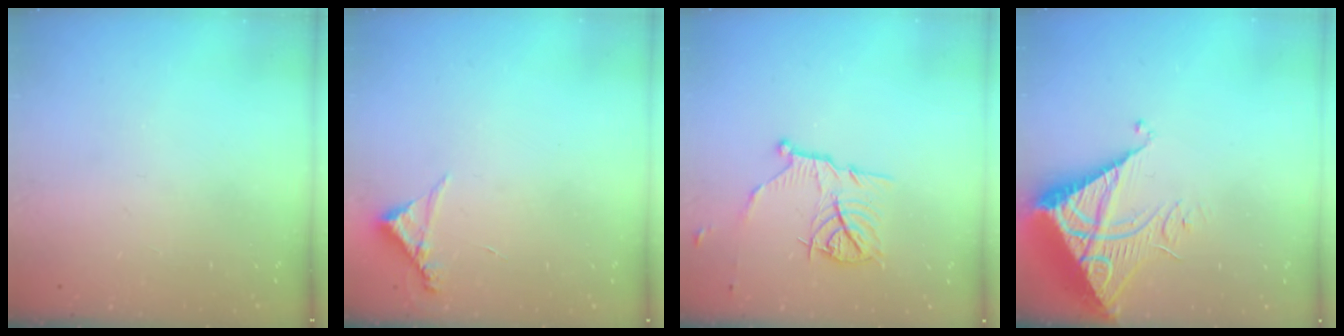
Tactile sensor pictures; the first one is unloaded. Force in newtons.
{"total": 4.5, "press": 4.5, "slide": 0.3}
{"total": 11.2, "press": 11.2, "slide": 0.8}
{"total": 9.8, "press": 9.8, "slide": 1.0}